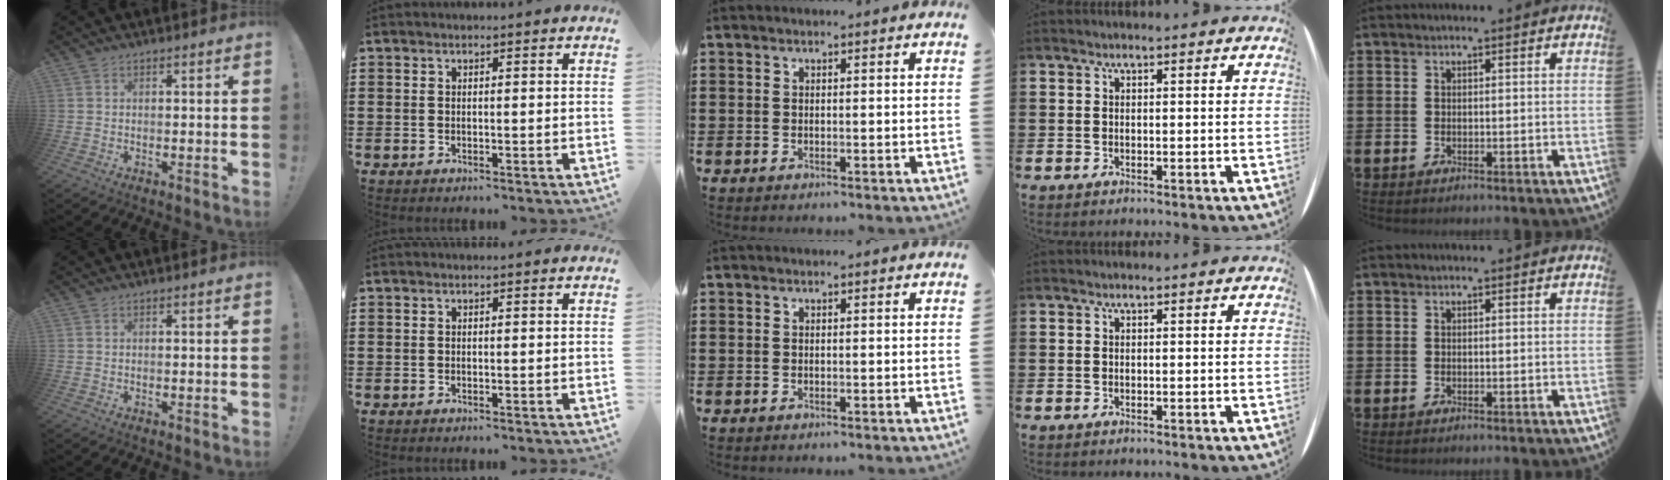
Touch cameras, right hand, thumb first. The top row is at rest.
{}